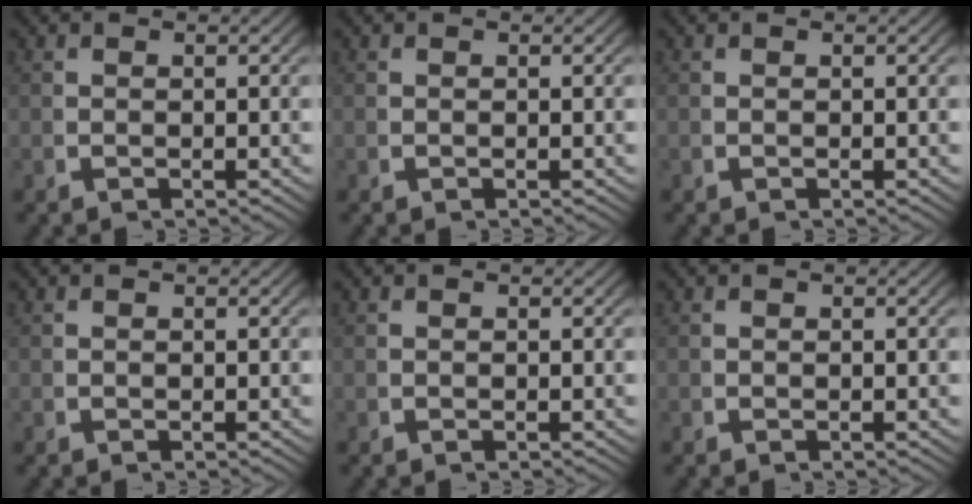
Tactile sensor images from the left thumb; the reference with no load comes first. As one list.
[{"total": 0.0}, {"total": 0.0}, {"total": 0.0}, {"total": 0.0}, {"total": 0.0}]